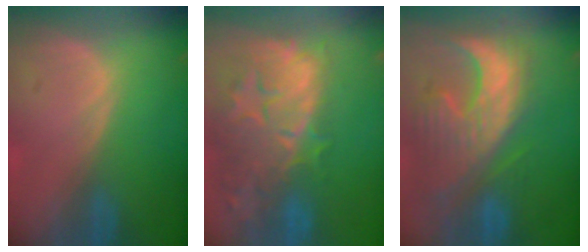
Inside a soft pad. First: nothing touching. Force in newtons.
{"total": 14.7, "press": 11.8, "slide": 8.8}
{"total": 13.3, "press": 11.4, "slide": 6.9}